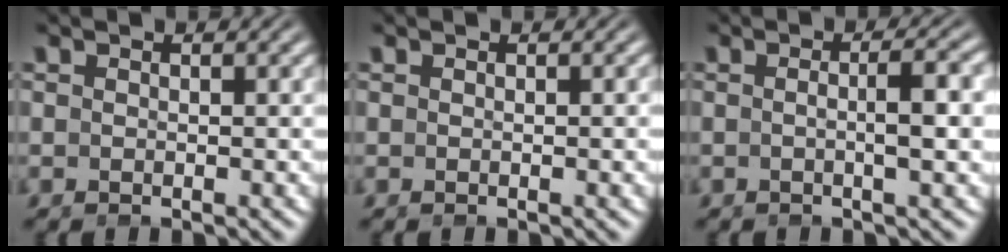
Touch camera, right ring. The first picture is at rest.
{"total": 0.0}
{"total": 2.8, "force": [0.1, -0.4, 2.7], "torque": [-0.043, -0.002, 0.002]}